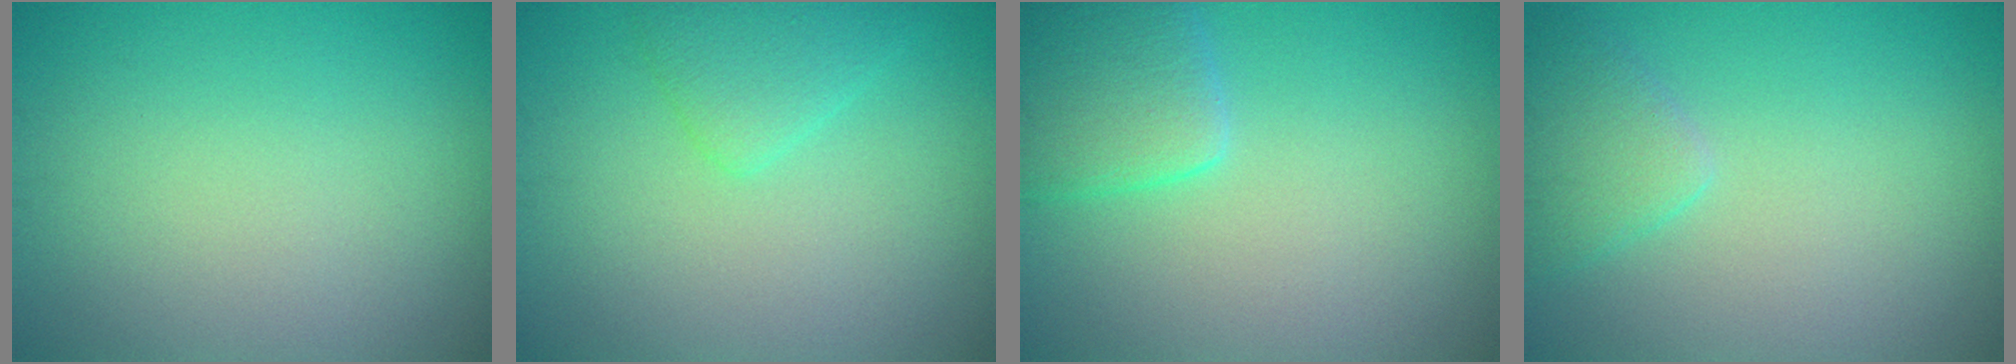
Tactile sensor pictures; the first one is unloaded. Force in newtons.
{"total": 2.2, "press": 2.2, "slide": 0.1}
{"total": 3.8, "press": 3.8, "slide": 0.2}
{"total": 2.2, "press": 2.2, "slide": 0.2}